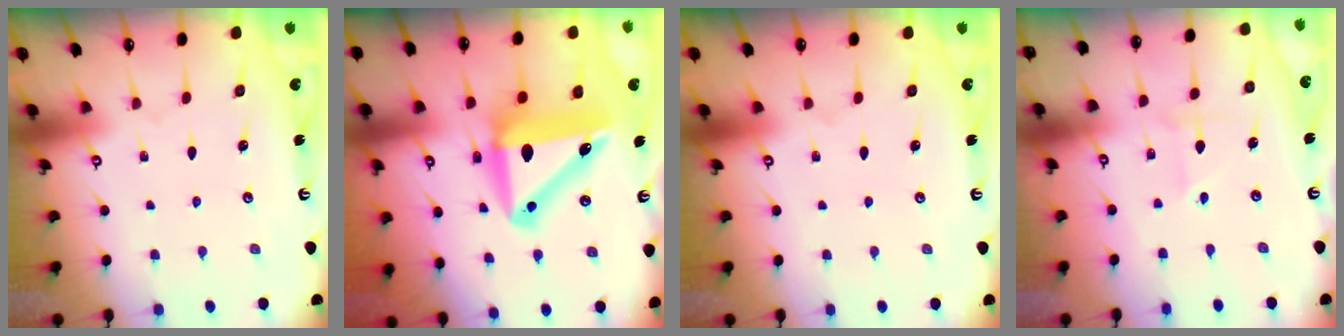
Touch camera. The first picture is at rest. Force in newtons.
{"total": 13.9, "press": 13.4, "slide": 3.4}
{"total": 0.0}
{"total": 1.5, "press": 1.5, "slide": 0.2}